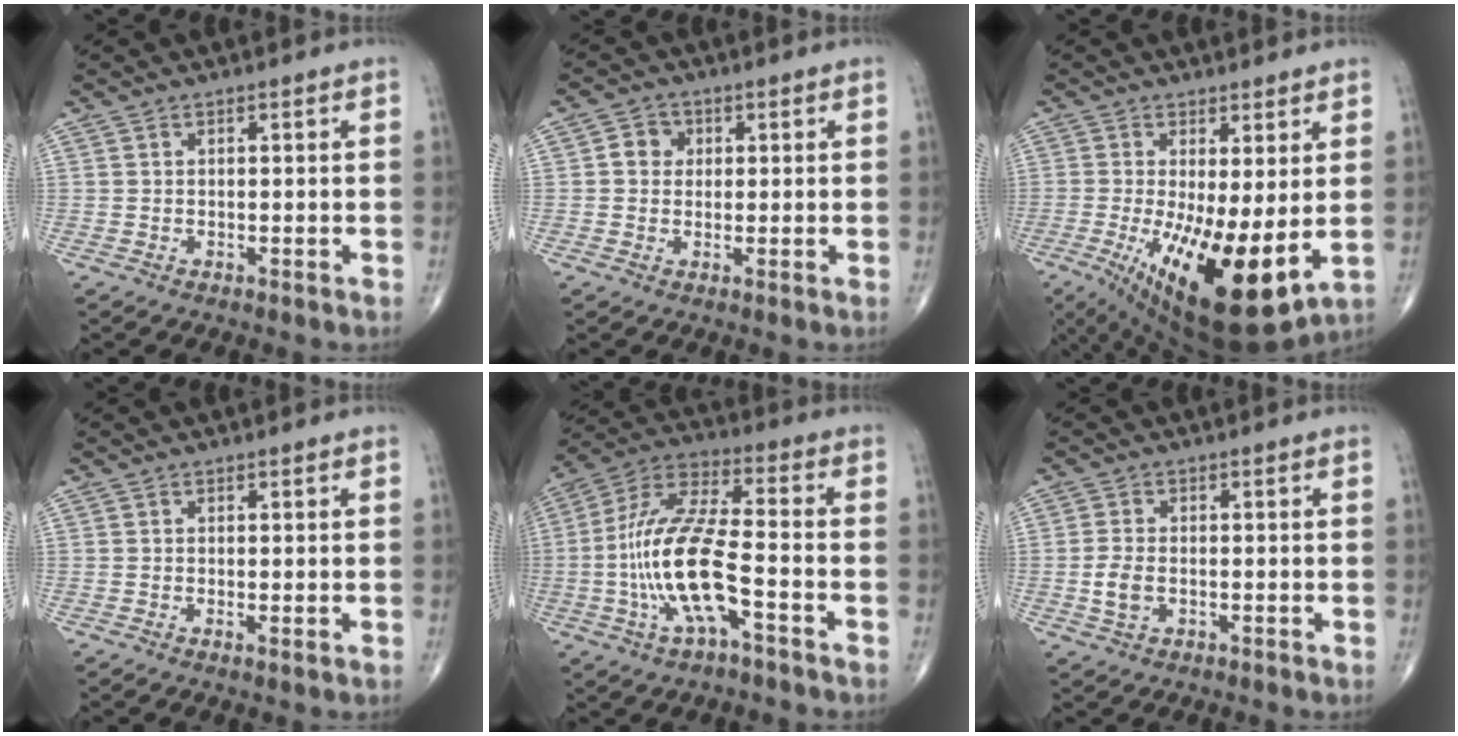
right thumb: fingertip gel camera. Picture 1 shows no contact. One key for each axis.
{"total": 3.6, "fx": 0.6, "fy": 3.2, "fz": 1.4, "tx": -0.001, "ty": 0.005, "tz": 0.004}
{"total": 17.4, "fx": -2.5, "fy": 5.9, "fz": 16.2, "tx": -0.270, "ty": -0.034, "tz": -0.017}
{"total": 0.7, "fx": -0.1, "fy": 0.1, "fz": 0.7, "tx": -0.016, "ty": -0.004, "tz": -0.002}
{"total": 16.4, "fx": -4.4, "fy": 5.2, "fz": 14.9, "tx": -0.313, "ty": 0.041, "tz": -0.084}
{"total": 3.8, "fx": -0.7, "fy": 2.3, "fz": 3.0, "tx": -0.064, "ty": 0.004, "tz": -0.014}